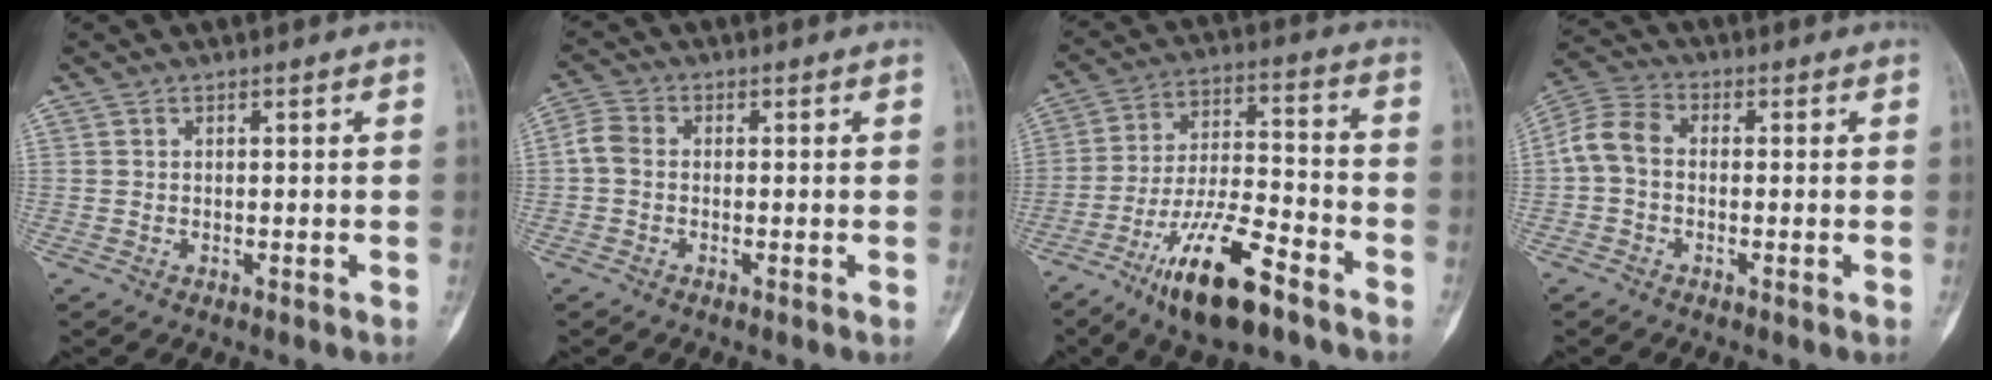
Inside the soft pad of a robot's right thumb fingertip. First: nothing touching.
{"total": 3.6, "force": [-0.2, 2.8, 2.2], "torque": [-0.048, 0.010, -0.013]}
{"total": 16.6, "force": [-10.3, 4.9, 12.1], "torque": [-0.217, 0.063, -0.182]}
{"total": 6.7, "force": [-0.5, 4.7, 4.7], "torque": [-0.090, 0.021, -0.024]}